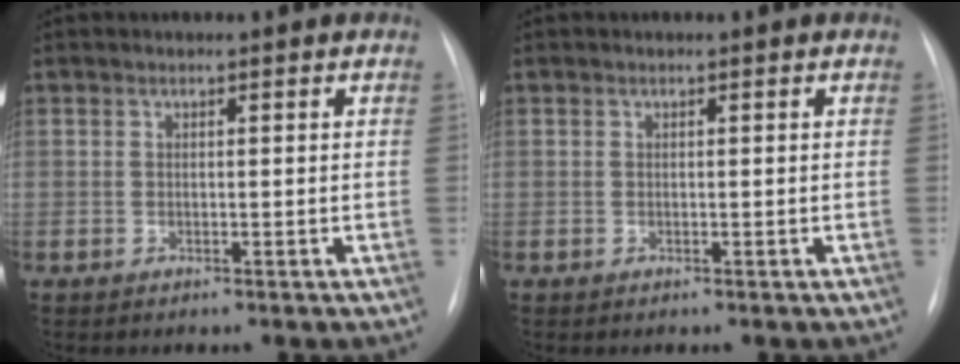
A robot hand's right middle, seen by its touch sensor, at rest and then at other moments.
{"total": 0.0}